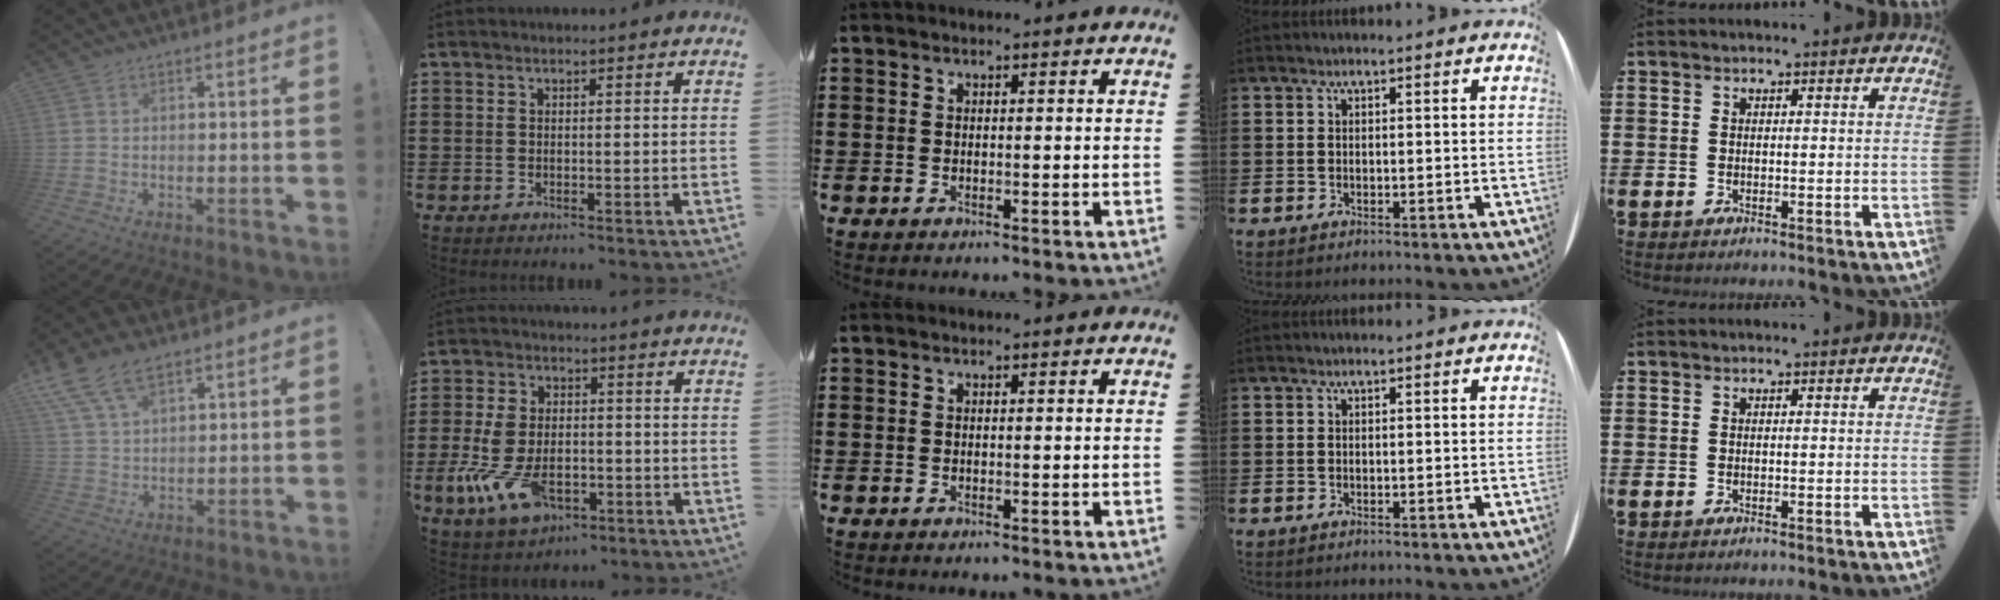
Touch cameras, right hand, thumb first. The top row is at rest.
{"thumb": {"total": 10.0, "force": [6.7, 4.8, 5.6], "torque": [-0.108, -0.022, 0.133]}, "index": {"total": 9.8, "force": [-3.2, 5.6, 7.3], "torque": [-0.185, -0.004, -0.062]}}